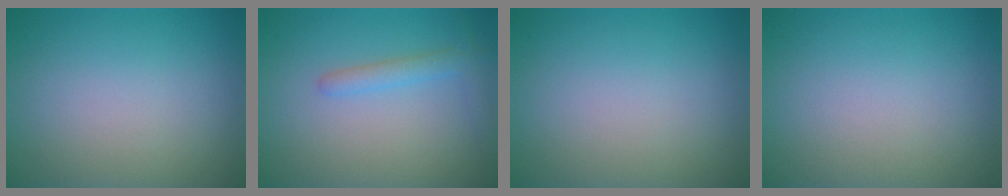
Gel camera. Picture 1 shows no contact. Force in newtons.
{"total": 2.0, "press": 2.0, "slide": 0.2}
{"total": 0.0}
{"total": 0.0}